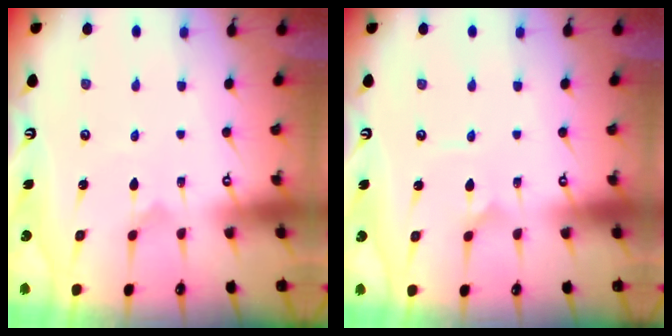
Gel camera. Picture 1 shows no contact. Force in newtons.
{"total": 1.4, "press": 1.4, "slide": 0.0}